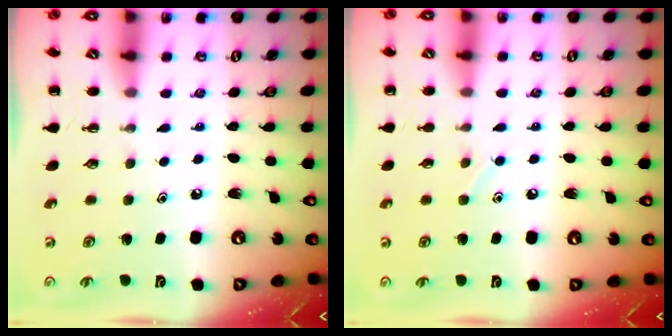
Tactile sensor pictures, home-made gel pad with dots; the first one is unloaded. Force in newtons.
{"total": 5.5, "press": 5.3, "slide": 1.5}